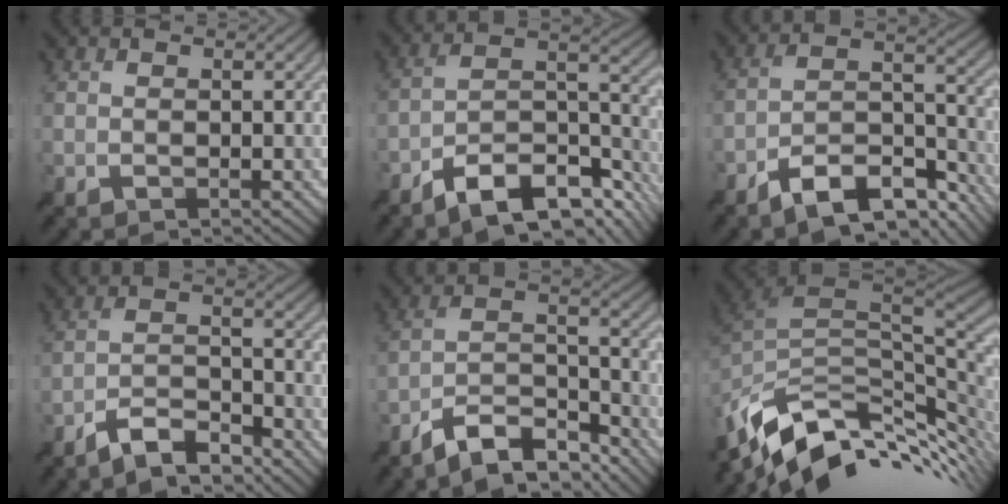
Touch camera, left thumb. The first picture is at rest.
{"total": 13.1, "force": [-9.7, 3.6, 8.1], "torque": [-0.134, -0.001, -0.176]}
{"total": 11.8, "force": [-9.0, 3.3, 6.9], "torque": [-0.115, 0.002, -0.166]}
{"total": 6.6, "force": [-5.5, 1.5, 3.2], "torque": [-0.058, 0.001, -0.110]}
{"total": 9.8, "force": [-8.3, 2.4, 4.7], "torque": [-0.079, 0.009, -0.159]}
{"total": 13.5, "force": [-3.9, 7.4, 10.6], "torque": [-0.232, -0.019, -0.061]}